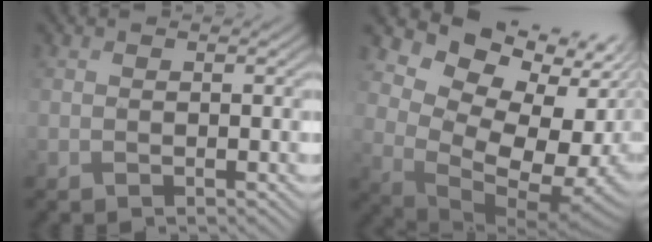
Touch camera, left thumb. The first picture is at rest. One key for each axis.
{"total": 12.8, "fx": 3.3, "fy": 8.8, "fz": 8.7, "tx": -0.162, "ty": -0.001, "tz": 0.070}